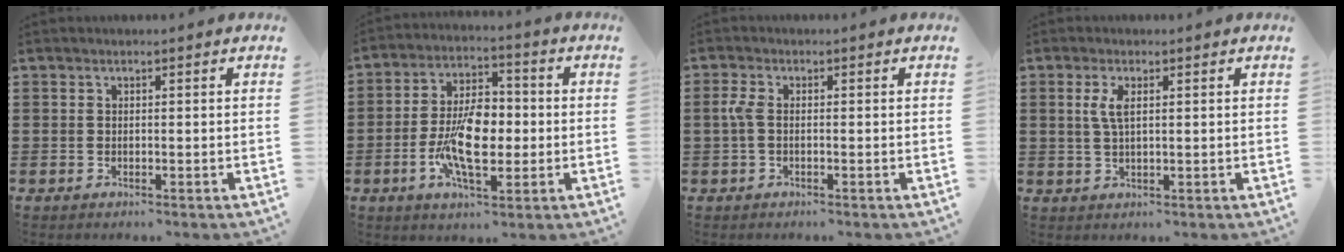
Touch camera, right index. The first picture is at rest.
{"total": 10.0, "force": [-1.5, 5.2, 8.4], "torque": [-0.172, 0.003, -0.034]}
{"total": 2.7, "force": [-0.3, 1.1, 2.4], "torque": [-0.068, -0.006, -0.014]}
{"total": 3.0, "force": [0.8, 1.0, 2.7], "torque": [-0.056, 0.006, 0.013]}